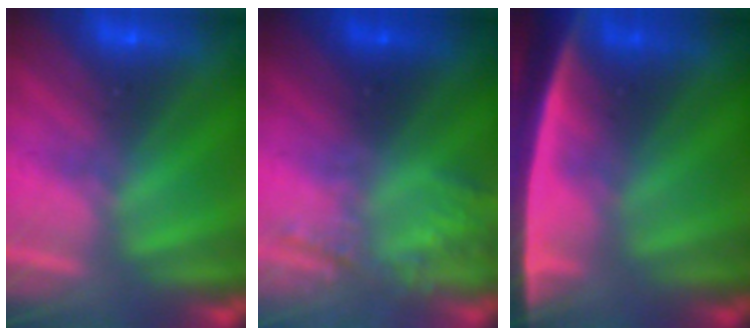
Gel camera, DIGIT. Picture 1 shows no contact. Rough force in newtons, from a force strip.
{"total": 2.1}
{"total": 7.6}